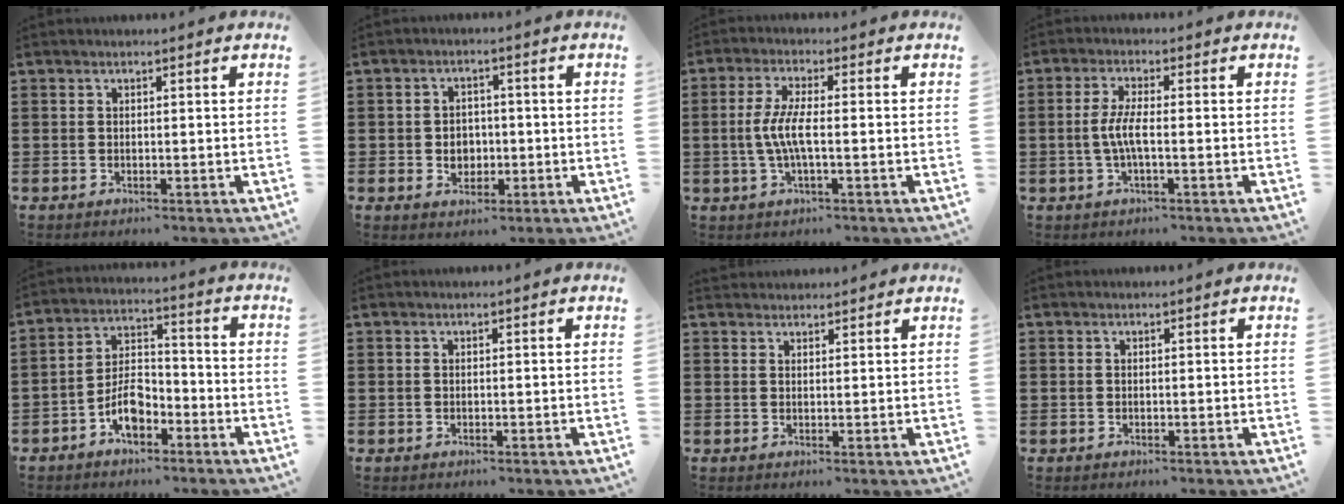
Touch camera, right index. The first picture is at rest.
{"total": 3.3, "force": [-0.7, 2.8, 1.7], "torque": [-0.033, 0.000, -0.017]}
{"total": 5.2, "force": [-0.8, 0.7, 5.1], "torque": [-0.117, -0.009, -0.025]}
{"total": 4.2, "force": [-0.8, 0.4, 4.1], "torque": [-0.093, -0.007, -0.023]}
{"total": 6.4, "force": [-3.7, 3.2, 4.2], "torque": [-0.087, 0.010, -0.070]}
{"total": 0.0}
{"total": 1.5, "force": [1.5, -0.1, -0.4], "torque": [0.005, 0.001, 0.031]}
{"total": 0.0}